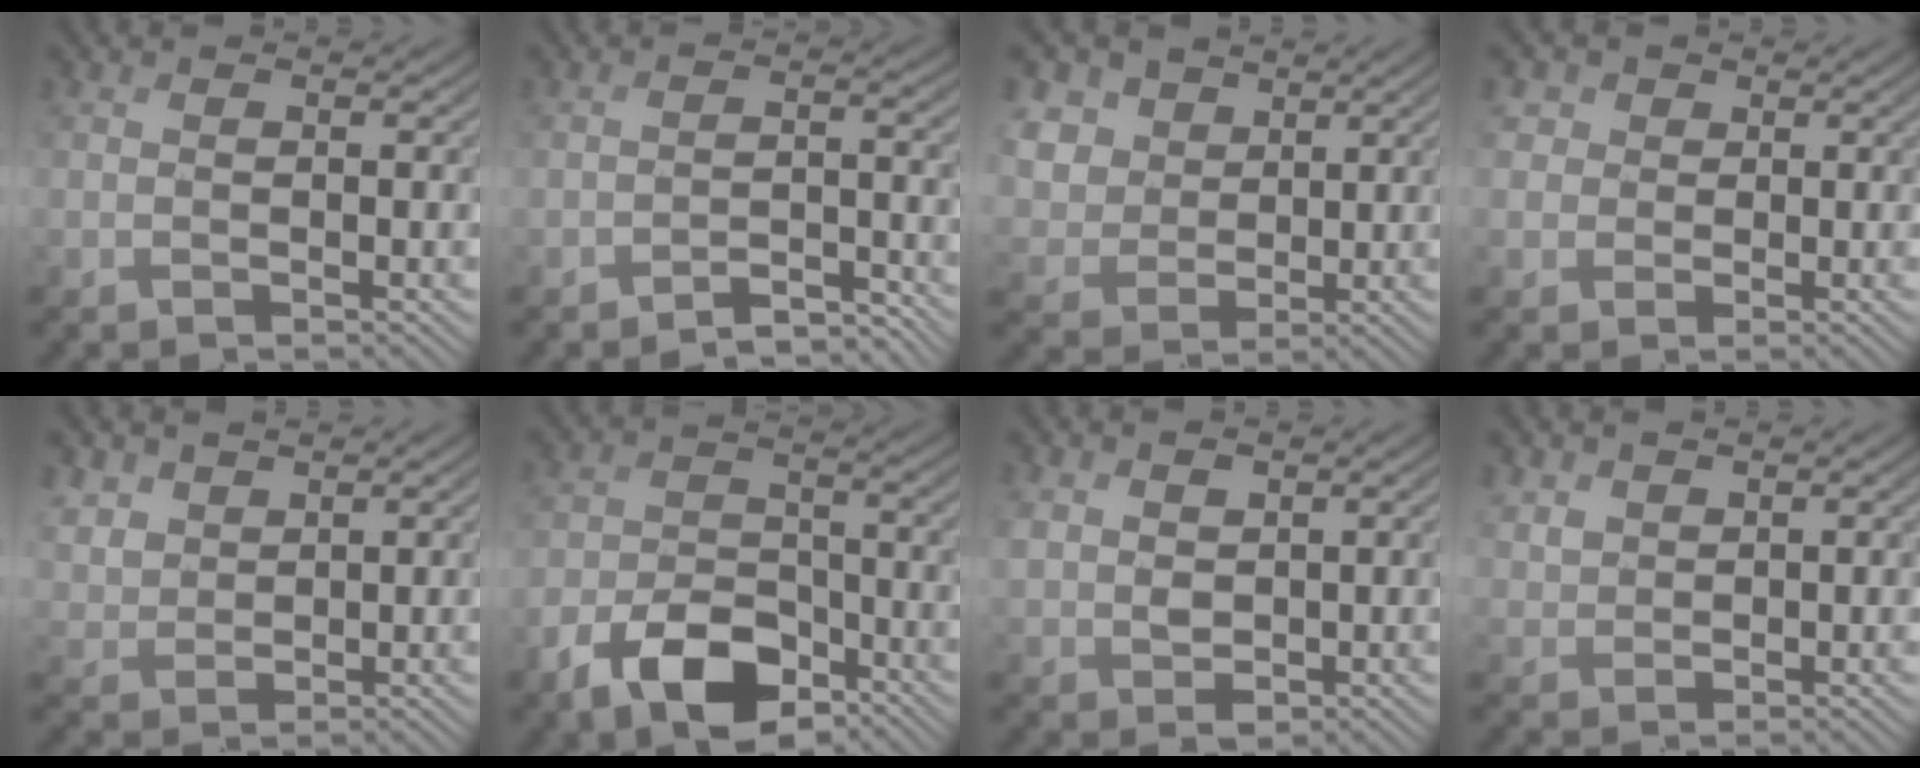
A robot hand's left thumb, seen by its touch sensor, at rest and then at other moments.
{"total": 3.4, "force": [-3.1, 0.7, 1.3], "torque": [-0.020, 0.005, -0.052]}
{"total": 7.6, "force": [3.3, 6.1, 3.3], "torque": [-0.139, 0.006, 0.066]}
{"total": 3.7, "force": [1.3, 3.3, 1.0], "torque": [-0.049, 0.003, 0.021]}
{"total": 4.7, "force": [3.1, 3.1, 1.8], "torque": [-0.063, 0.000, 0.067]}
{"total": 8.9, "force": [-5.4, 4.8, 5.2], "torque": [-0.097, -0.004, -0.107]}
{"total": 3.8, "force": [1.8, 2.7, 2.1], "torque": [-0.059, -0.003, 0.038]}
{"total": 3.1, "force": [2.2, 2.0, 1.0], "torque": [-0.032, 0.002, 0.051]}